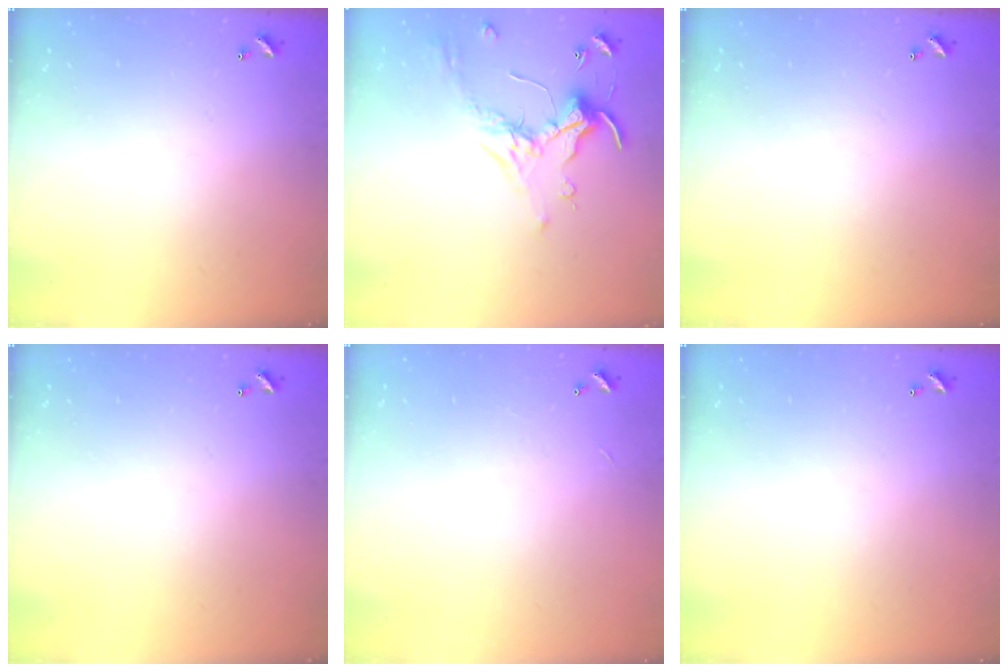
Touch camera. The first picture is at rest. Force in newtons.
{"total": 0.6, "press": 0.5, "slide": 0.3}
{"total": 0.0}
{"total": 0.0}
{"total": 0.0}
{"total": 0.0}